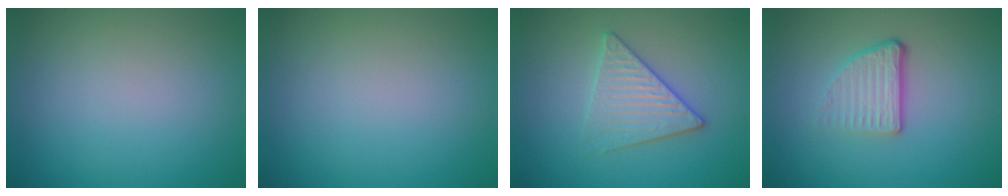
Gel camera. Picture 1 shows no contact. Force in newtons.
{"total": 0.0}
{"total": 3.4, "press": 3.1, "slide": 1.3}
{"total": 3.6, "press": 2.3, "slide": 2.8}